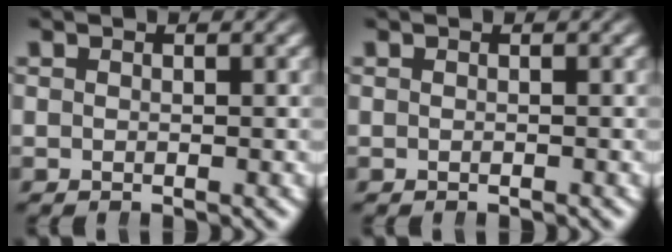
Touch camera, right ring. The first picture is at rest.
{"total": 0.0}